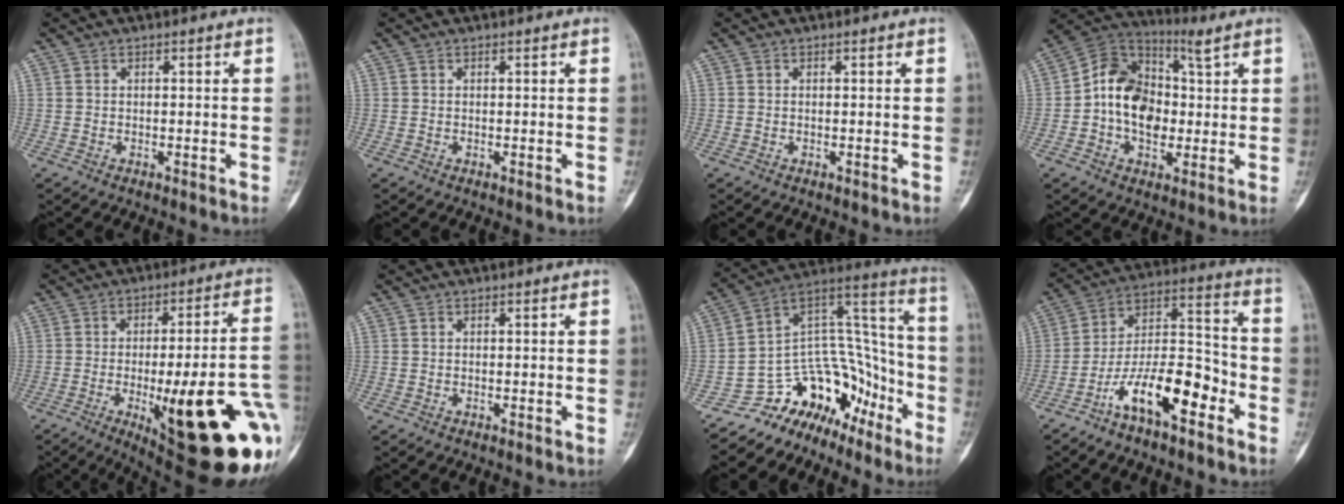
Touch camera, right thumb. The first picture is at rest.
{"total": 0.0}
{"total": 0.0}
{"total": 12.8, "force": [1.0, 9.2, 8.9], "torque": [-0.128, 0.022, 0.012]}
{"total": 29.5, "force": [-7.9, 7.8, 27.3], "torque": [-0.291, 0.001, -0.090]}
{"total": 0.0}
{"total": 16.8, "force": [-11.7, 11.1, 4.6], "torque": [0.003, 0.174, -0.197]}
{"total": 15.1, "force": [-8.0, 5.8, 11.4], "torque": [-0.191, 0.075, -0.145]}